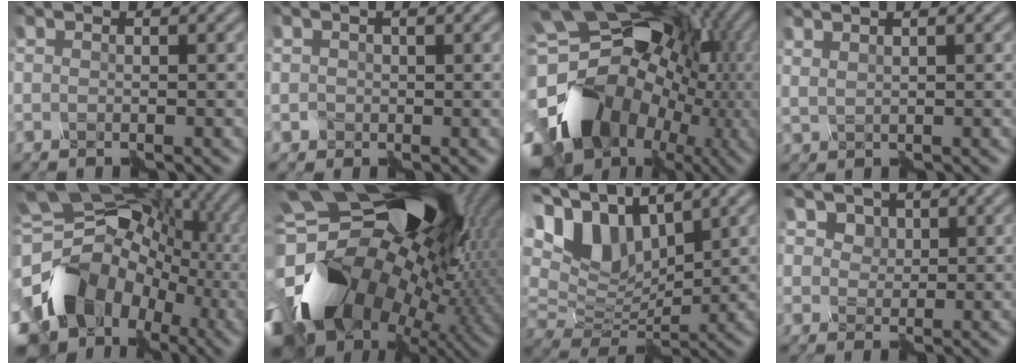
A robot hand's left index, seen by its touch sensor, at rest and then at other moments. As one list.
[{"total": 1.3, "force": [0.2, 0.9, -0.9], "torque": [0.015, 0.004, 0.005]}, {"total": 17.7, "force": [-0.9, 13.7, 11.2], "torque": [-0.195, -0.003, 0.015]}, {"total": 2.3, "force": [2.1, -0.3, -0.8], "torque": [0.012, 0.001, 0.036]}, {"total": 14.3, "force": [-2.9, 11.6, 7.8], "torque": [-0.164, -0.005, -0.042]}, {"total": 18.0, "force": [-0.1, 11.4, 13.9], "torque": [-0.253, -0.021, 0.008]}, {"total": 7.6, "force": [4.5, 4.2, 4.4], "torque": [-0.107, 0.012, 0.085]}, {"total": 4.9, "force": [3.4, 3.2, 1.5], "torque": [-0.040, 0.014, 0.038]}]